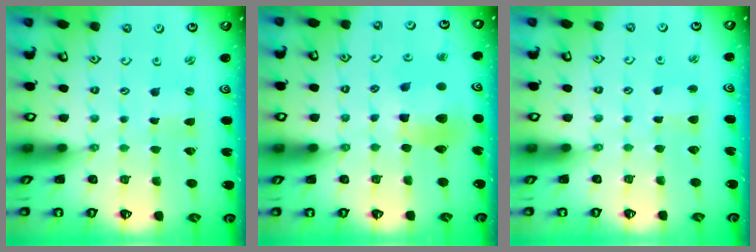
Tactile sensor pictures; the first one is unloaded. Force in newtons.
{"total": 9.2, "press": 9.2, "slide": 1.1}
{"total": 2.7, "press": 2.6, "slide": 0.3}